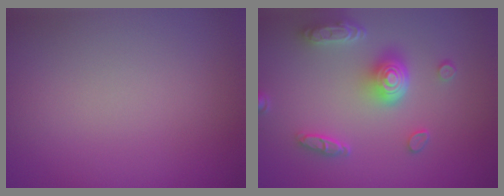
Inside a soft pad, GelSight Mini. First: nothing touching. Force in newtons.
{"total": 5.0, "press": 4.0, "slide": 3.0}